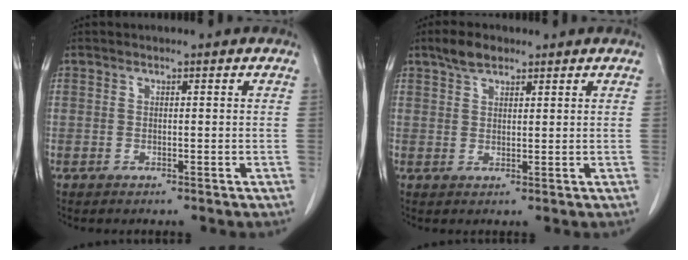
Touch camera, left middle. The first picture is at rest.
{"total": 3.4, "force": [2.6, 1.4, 1.8], "torque": [-0.041, 0.008, 0.048]}